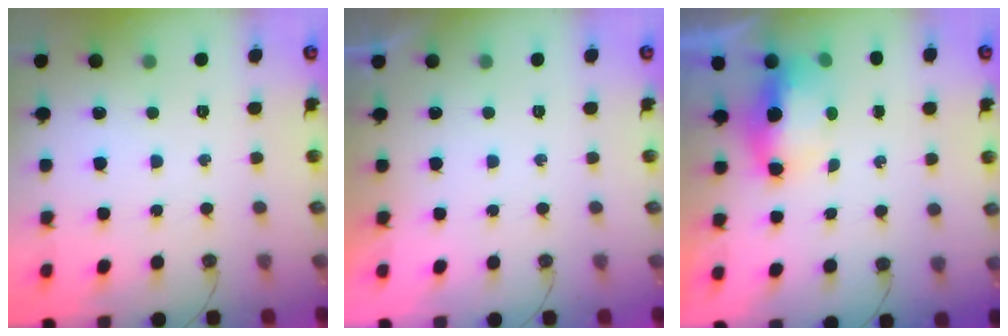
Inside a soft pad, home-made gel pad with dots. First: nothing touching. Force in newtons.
{"total": 0.0}
{"total": 6.7, "press": 6.7, "slide": 0.9}